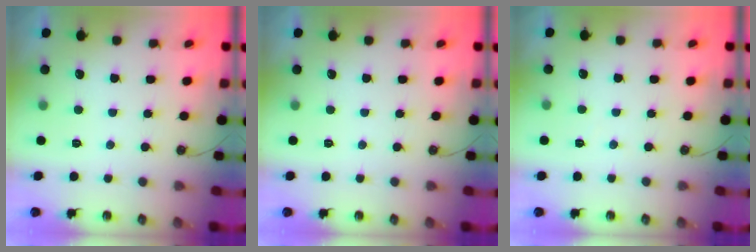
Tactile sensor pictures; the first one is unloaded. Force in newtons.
{"total": 0.0}
{"total": 2.8, "press": 2.8, "slide": 0.5}